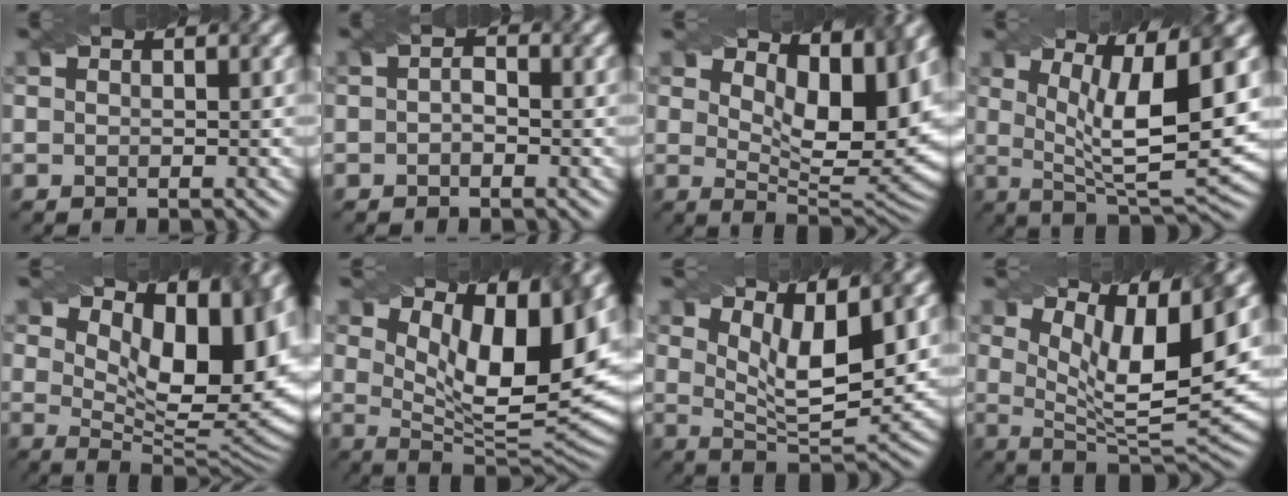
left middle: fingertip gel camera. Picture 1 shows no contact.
{"total": 1.1, "force": [-0.3, 0.6, 0.9], "torque": [-0.017, 0.003, -0.008]}
{"total": 9.4, "force": [4.6, 3.6, 7.4], "torque": [-0.117, -0.003, 0.078]}
{"total": 9.4, "force": [2.0, 2.5, 8.9], "torque": [-0.145, -0.005, 0.038]}
{"total": 13.7, "force": [5.0, 6.4, 11.0], "torque": [-0.133, 0.007, 0.082]}
{"total": 11.6, "force": [4.9, 4.0, 9.8], "torque": [-0.148, -0.007, 0.084]}
{"total": 6.9, "force": [3.2, 2.1, 5.7], "torque": [-0.099, -0.008, 0.058]}
{"total": 9.5, "force": [4.2, 2.5, 8.1], "torque": [-0.137, -0.003, 0.076]}